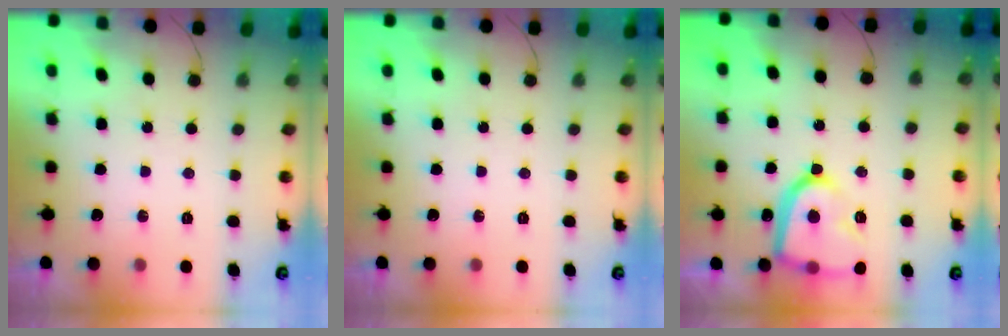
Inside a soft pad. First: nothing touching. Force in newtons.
{"total": 0.0}
{"total": 17.9, "press": 17.8, "slide": 1.6}